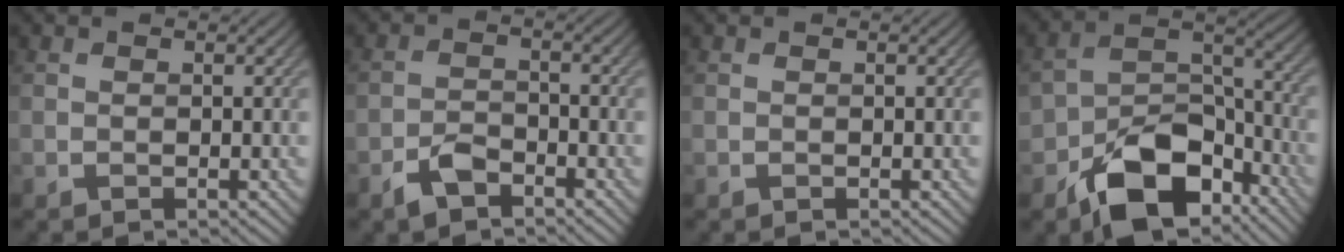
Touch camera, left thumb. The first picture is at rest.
{"total": 3.1, "force": [-2.3, 1.5, 1.5], "torque": [-0.028, 0.003, -0.050]}
{"total": 0.0}
{"total": 12.7, "force": [-7.8, 7.2, 7.0], "torque": [-0.115, -0.015, -0.143]}